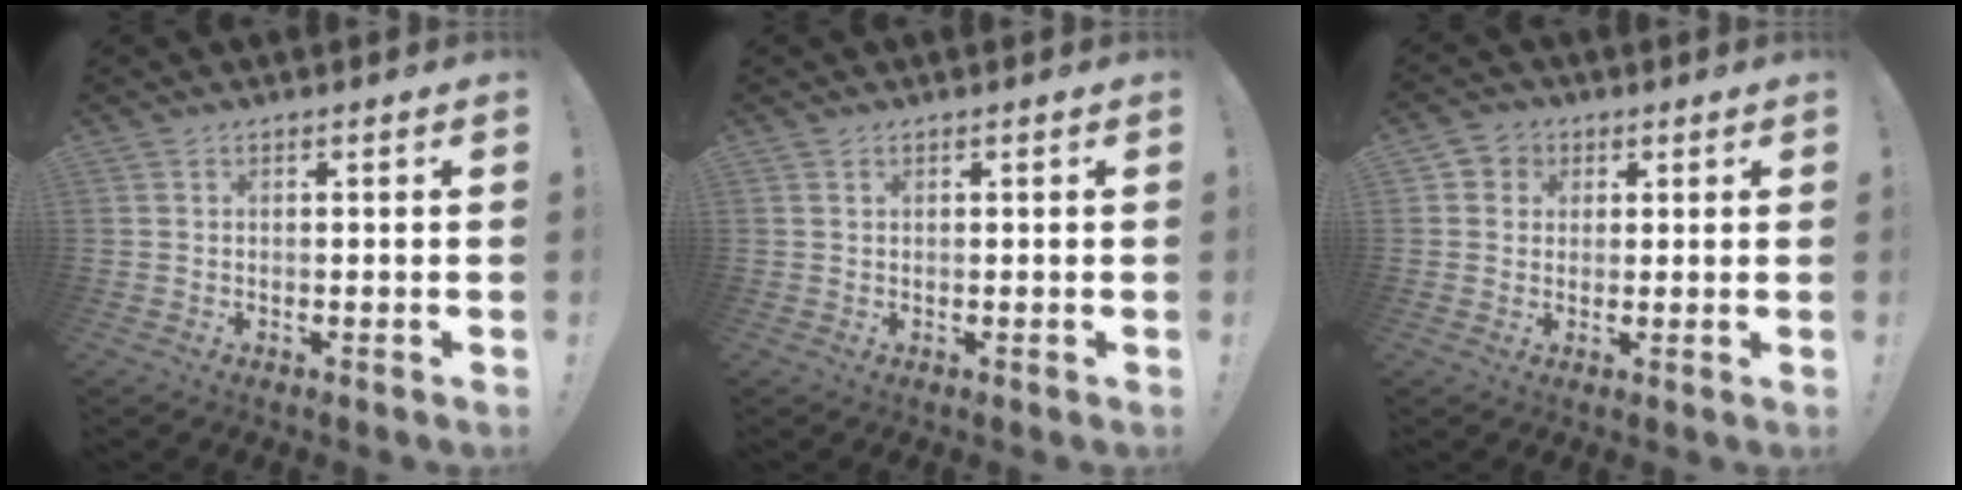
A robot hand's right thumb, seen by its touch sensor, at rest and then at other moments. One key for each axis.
{"total": 0.5, "fx": 0.4, "fy": 0.3, "fz": 0.3, "tx": -0.005, "ty": 0.001, "tz": 0.007}
{"total": 4.3, "fx": 0.7, "fy": 4.1, "fz": 1.1, "tx": -0.019, "ty": 0.004, "tz": 0.014}